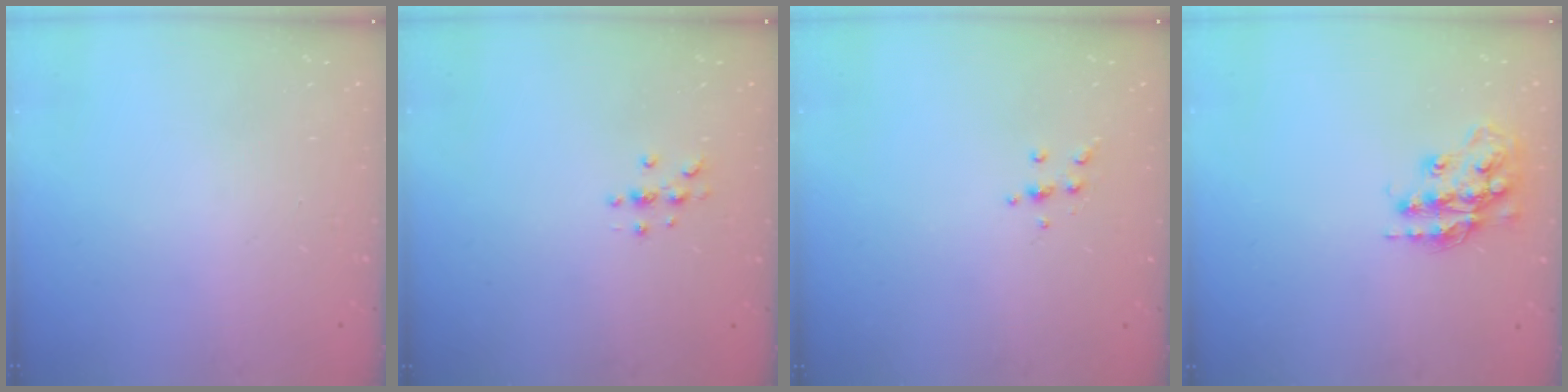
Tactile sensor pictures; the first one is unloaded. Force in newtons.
{"total": 3.0, "press": 3.0, "slide": 0.3}
{"total": 4.1, "press": 4.0, "slide": 1.0}
{"total": 16.0, "press": 16.0, "slide": 1.2}